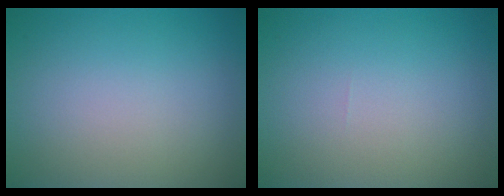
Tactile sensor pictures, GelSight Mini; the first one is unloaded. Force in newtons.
{"total": 0.0}